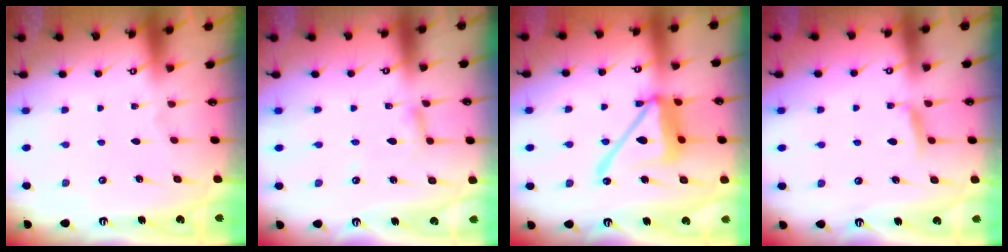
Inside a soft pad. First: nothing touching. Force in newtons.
{"total": 3.0, "press": 3.0, "slide": 0.2}
{"total": 15.5, "press": 15.3, "slide": 1.8}
{"total": 5.7, "press": 5.6, "slide": 0.8}